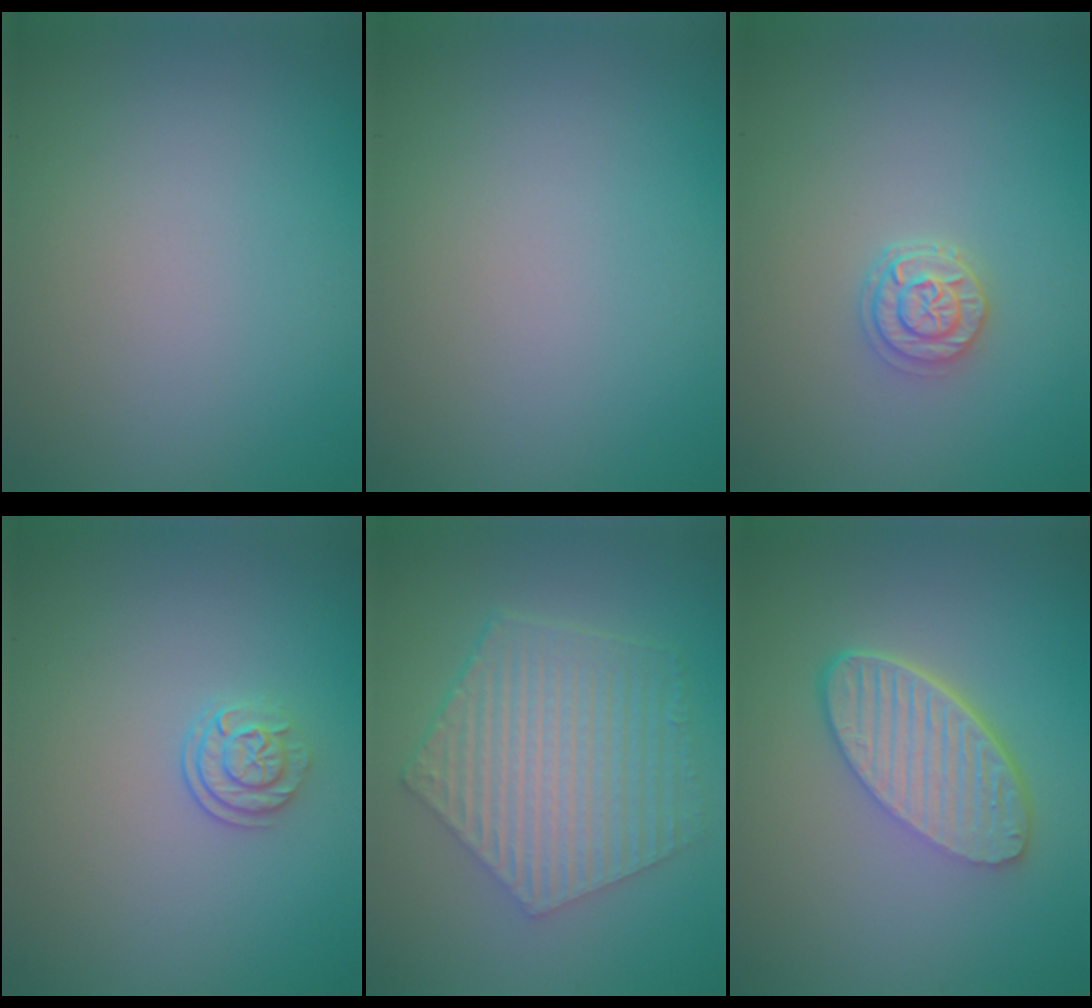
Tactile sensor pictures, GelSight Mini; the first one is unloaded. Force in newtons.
{"total": 0.0}
{"total": 2.3, "press": 2.0, "slide": 1.1}
{"total": 2.2, "press": 1.7, "slide": 1.4}
{"total": 6.8, "press": 4.8, "slide": 4.7}
{"total": 6.0, "press": 4.3, "slide": 4.2}